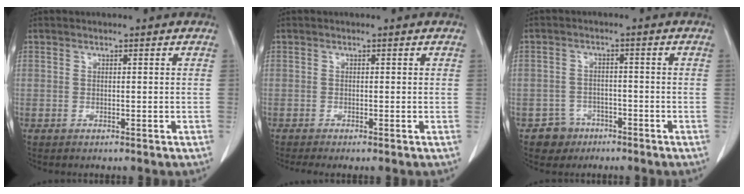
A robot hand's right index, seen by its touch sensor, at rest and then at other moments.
{"total": 1.1, "force": [-0.7, 0.1, 0.9], "torque": [-0.020, -0.004, -0.017]}
{"total": 4.0, "force": [-2.4, 3.2, -0.2], "torque": [0.010, 0.015, -0.038]}